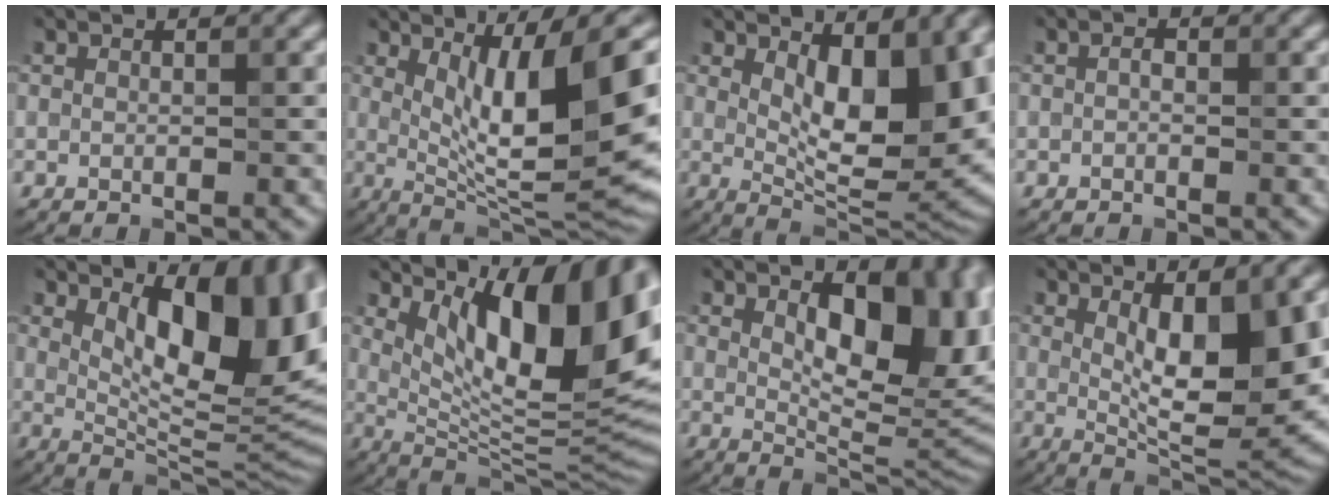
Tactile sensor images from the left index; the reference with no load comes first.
{"total": 12.3, "force": [1.8, 3.2, 11.8], "torque": [-0.175, -0.007, 0.035]}
{"total": 10.8, "force": [2.4, 4.5, 9.5], "torque": [-0.126, -0.006, 0.039]}
{"total": 0.7, "force": [-0.1, 0.4, 0.5], "torque": [-0.009, 0.001, -0.003]}
{"total": 13.0, "force": [4.0, 5.4, 11.2], "torque": [-0.136, -0.005, 0.064]}
{"total": 14.0, "force": [5.4, 4.8, 12.1], "torque": [-0.152, -0.009, 0.092]}
{"total": 11.2, "force": [2.8, 5.0, 9.7], "torque": [-0.117, -0.001, 0.046]}
{"total": 11.0, "force": [1.7, 3.7, 10.3], "torque": [-0.145, -0.009, 0.032]}